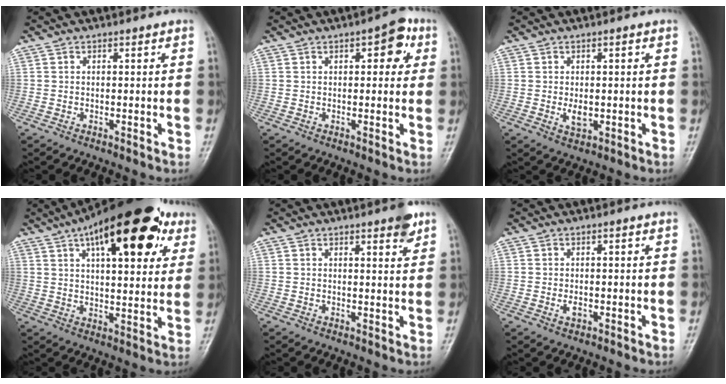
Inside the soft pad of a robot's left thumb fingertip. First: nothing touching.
{"total": 5.4, "force": [2.0, 2.6, 4.4], "torque": [-0.030, 0.002, 0.015]}
{"total": 3.3, "force": [-0.3, 1.8, 2.7], "torque": [-0.040, -0.005, 0.000]}
{"total": 23.4, "force": [11.4, 9.5, 18.0], "torque": [-0.241, -0.003, 0.165]}
{"total": 3.4, "force": [2.2, 0.7, 2.4], "torque": [-0.025, -0.012, 0.027]}
{"total": 1.7, "force": [-0.4, 0.9, 1.4], "torque": [-0.024, 0.001, -0.007]}